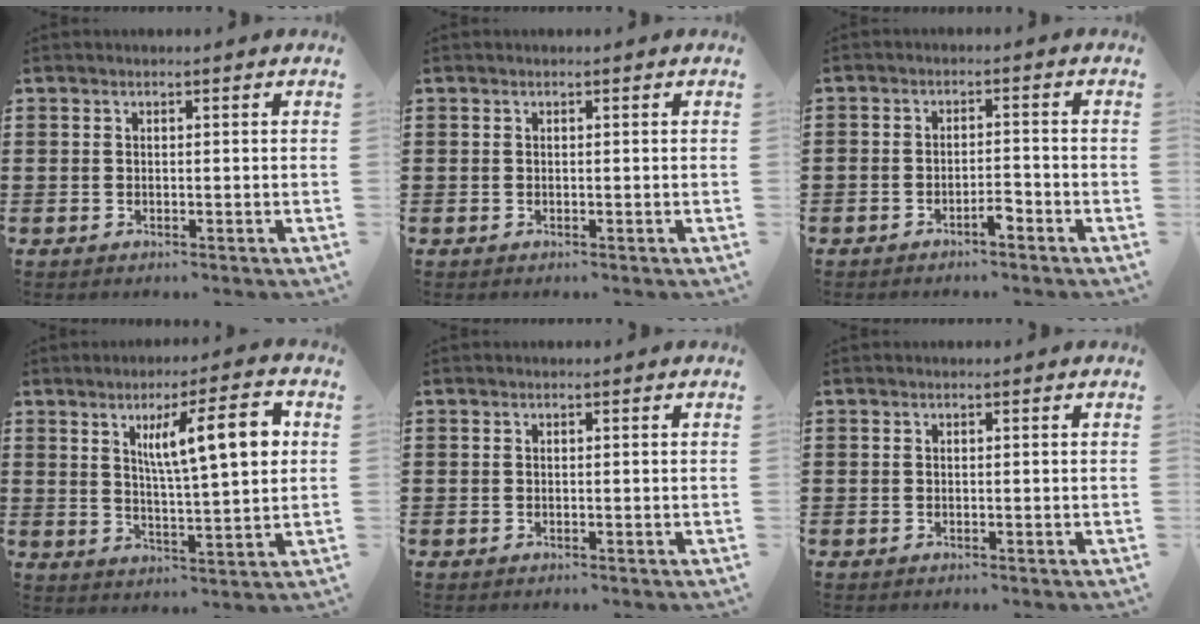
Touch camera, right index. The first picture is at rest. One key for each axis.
{"total": 0.0}
{"total": 2.5, "fx": -2.0, "fy": 0.4, "fz": 1.4, "tx": -0.027, "ty": 0.002, "tz": -0.037}
{"total": 10.9, "fx": 3.6, "fy": 2.3, "fz": 10.0, "tx": -0.171, "ty": 0.000, "tz": 0.053}
{"total": 0.0}
{"total": 0.0}